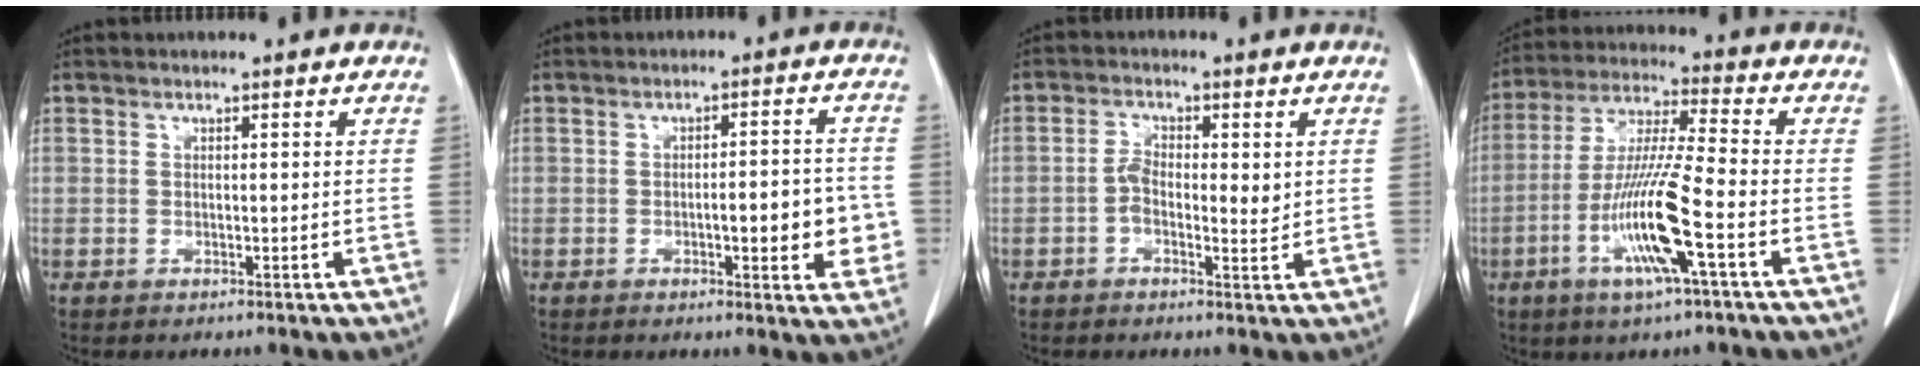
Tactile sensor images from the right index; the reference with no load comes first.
{"total": 7.6, "force": [-1.5, 1.9, 7.2], "torque": [-0.088, 0.005, -0.018]}
{"total": 4.4, "force": [0.1, 2.1, 3.9], "torque": [-0.065, 0.006, -0.001]}
{"total": 13.0, "force": [-4.5, -0.1, 12.1], "torque": [-0.245, -0.010, -0.091]}